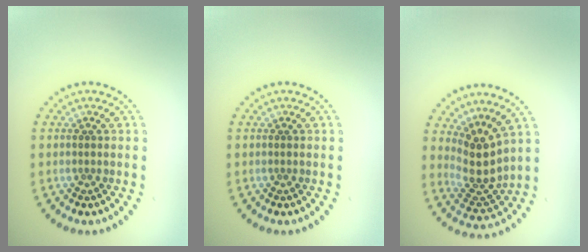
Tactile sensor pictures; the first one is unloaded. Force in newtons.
{"total": 0.0}
{"total": 3.5, "press": 2.5, "slide": 2.5}